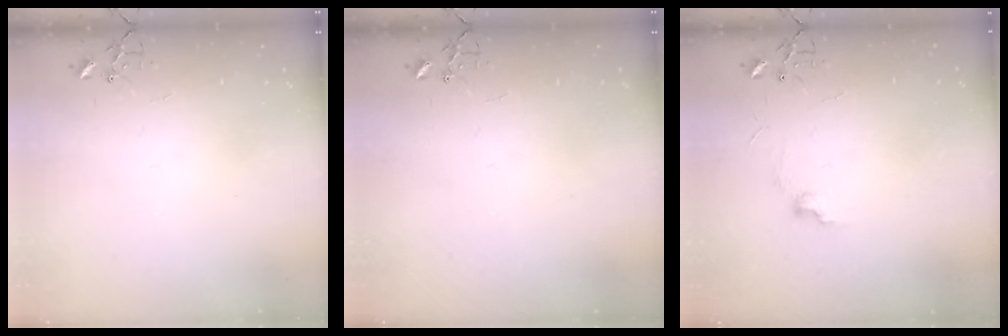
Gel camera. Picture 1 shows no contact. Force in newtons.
{"total": 0.0}
{"total": 4.1, "press": 4.0, "slide": 0.7}